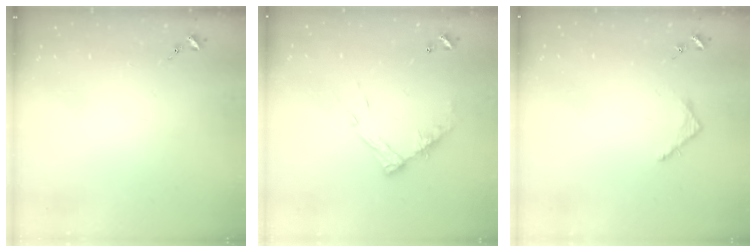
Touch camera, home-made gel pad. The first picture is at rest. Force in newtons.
{"total": 12.1, "press": 12.1, "slide": 1.1}
{"total": 3.5, "press": 3.5, "slide": 0.3}